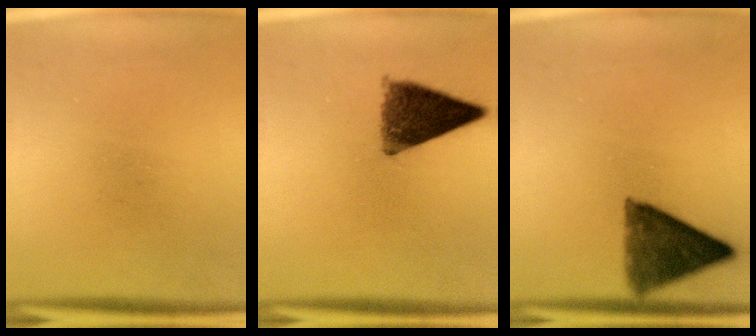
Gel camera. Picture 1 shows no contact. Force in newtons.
{"total": 9.6}
{"total": 10.3}